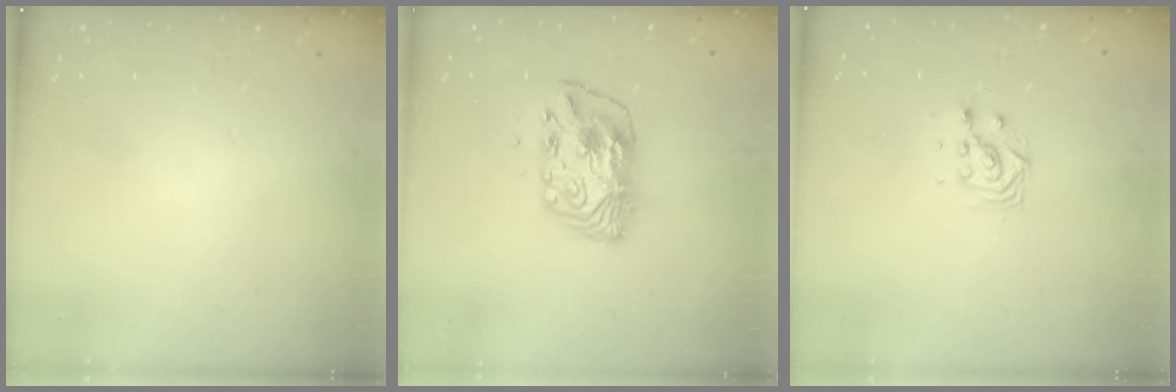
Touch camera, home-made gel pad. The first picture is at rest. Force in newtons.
{"total": 10.4, "press": 10.4, "slide": 1.1}
{"total": 4.6, "press": 4.6, "slide": 0.2}